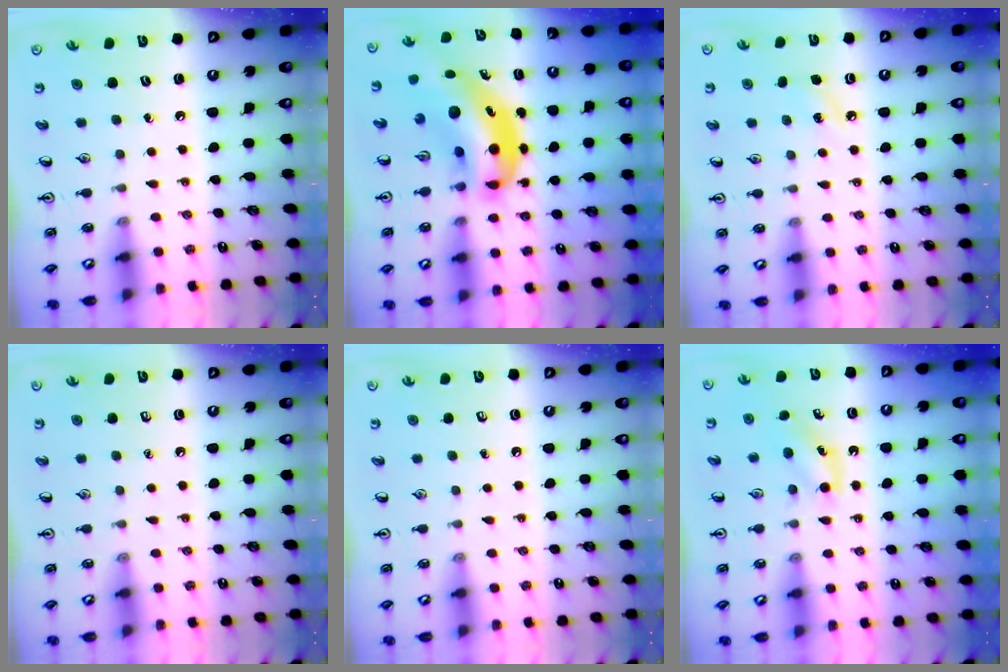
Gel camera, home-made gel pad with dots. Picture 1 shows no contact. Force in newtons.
{"total": 11.1, "press": 10.7, "slide": 2.9}
{"total": 4.2, "press": 3.9, "slide": 1.5}
{"total": 0.0}
{"total": 0.0}
{"total": 4.4, "press": 4.2, "slide": 1.4}